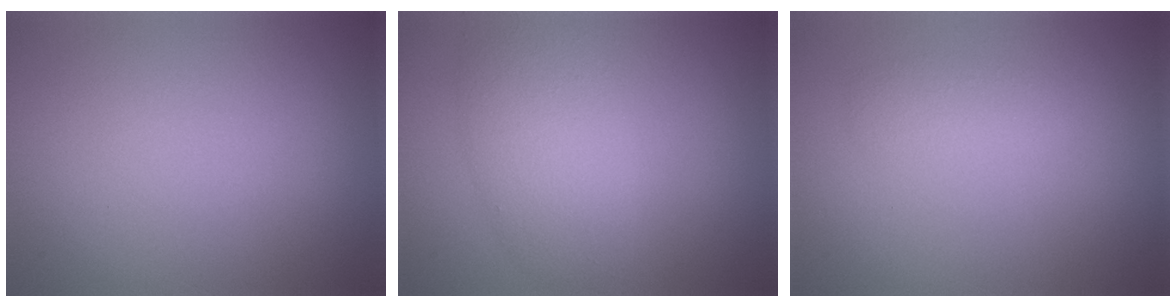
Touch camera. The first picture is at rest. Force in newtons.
{"total": 4.7, "press": 4.7, "slide": 0.1}
{"total": 1.3, "press": 1.3, "slide": 0.1}